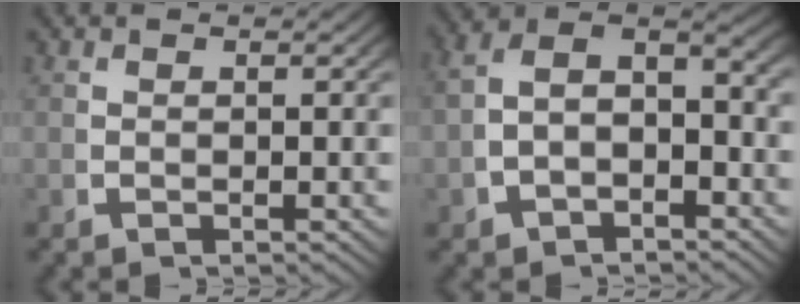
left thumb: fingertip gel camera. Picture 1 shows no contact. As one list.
[{"total": 7.6, "force": [-0.4, 5.4, 5.3], "torque": [-0.090, -0.002, -0.009]}]